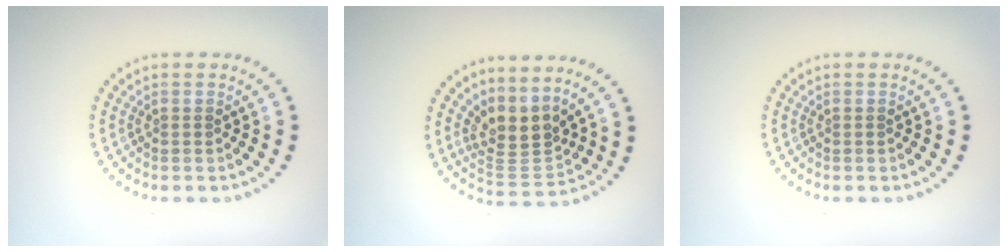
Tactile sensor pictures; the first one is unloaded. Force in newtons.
{"total": 3.5, "press": 2.6, "slide": 2.4}
{"total": 0.0}